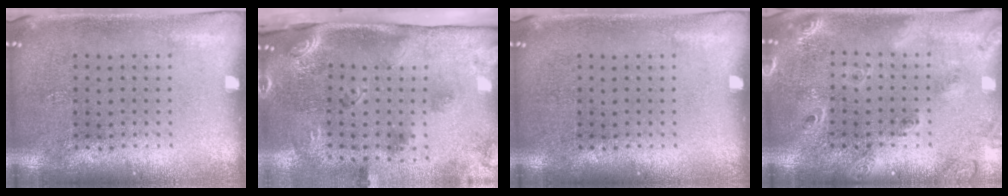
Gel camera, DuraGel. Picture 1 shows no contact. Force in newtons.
{"total": 3.3, "press": 2.0, "slide": 2.6}
{"total": 0.0}
{"total": 1.7, "press": 1.6, "slide": 0.8}